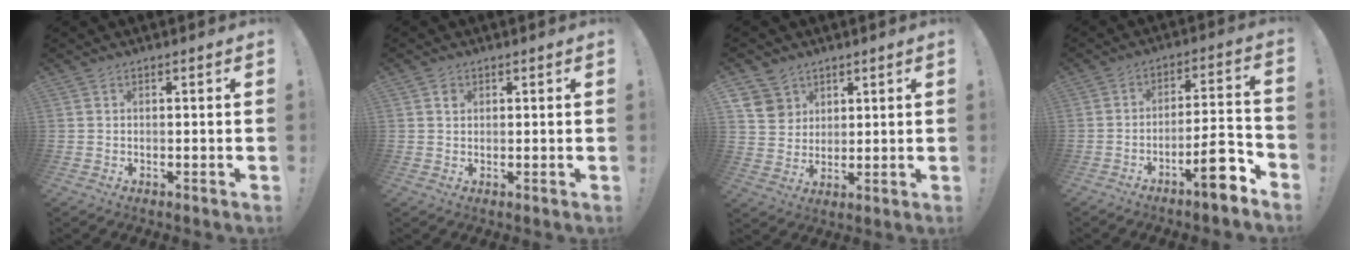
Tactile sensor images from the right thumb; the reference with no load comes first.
{"total": 1.3, "force": [0.5, 1.1, 0.3], "torque": [0.002, 0.001, 0.007]}
{"total": 7.8, "force": [4.6, 6.2, 1.2], "torque": [-0.016, -0.031, 0.095]}
{"total": 12.2, "force": [-7.4, 2.6, 9.3], "torque": [-0.119, 0.044, -0.118]}